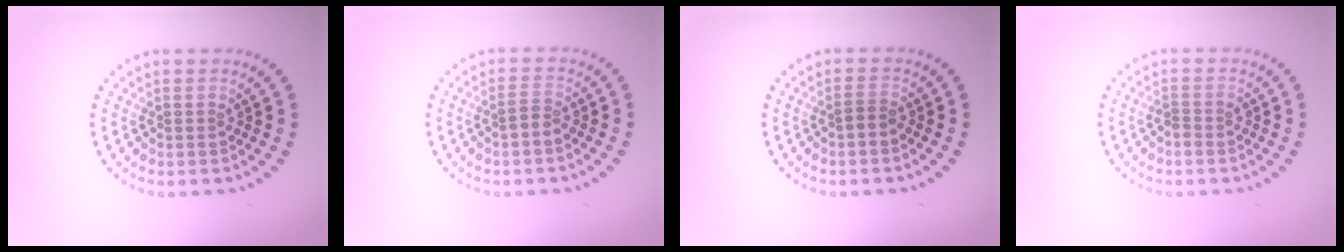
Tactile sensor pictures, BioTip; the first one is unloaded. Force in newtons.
{"total": 1.2, "press": 1.0, "slide": 0.6}
{"total": 0.9, "press": 0.7, "slide": 0.6}
{"total": 1.0, "press": 0.8, "slide": 0.5}